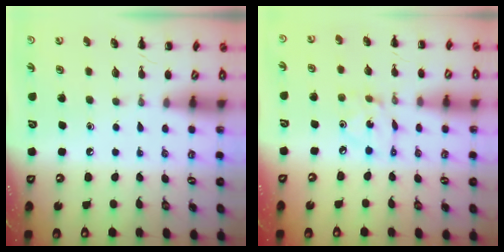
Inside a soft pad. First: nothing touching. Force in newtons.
{"total": 2.6, "press": 2.6, "slide": 0.5}